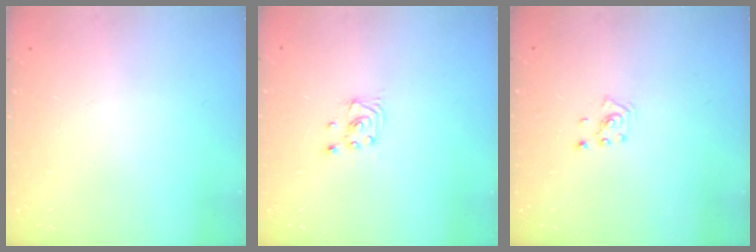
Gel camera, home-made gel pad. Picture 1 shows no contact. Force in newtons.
{"total": 1.7, "press": 1.6, "slide": 0.1}
{"total": 2.0, "press": 2.0, "slide": 0.6}